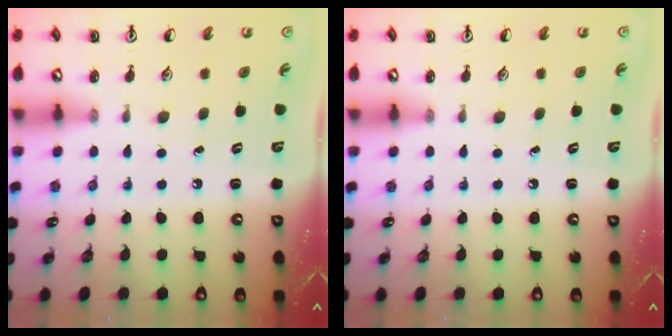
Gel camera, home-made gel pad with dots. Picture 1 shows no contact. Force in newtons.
{"total": 0.0}